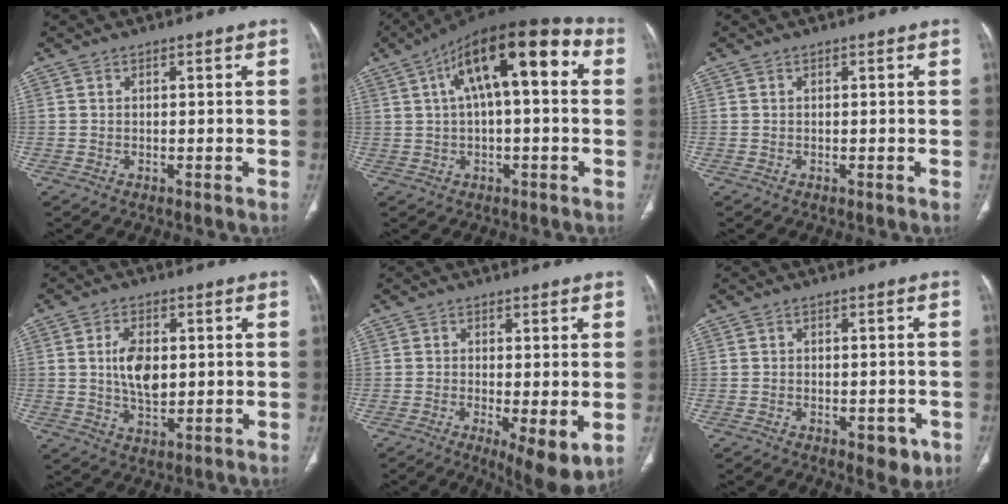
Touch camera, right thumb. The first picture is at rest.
{"total": 17.8, "force": [4.4, 6.7, 15.9], "torque": [-0.235, 0.043, 0.059]}
{"total": 0.0}
{"total": 7.8, "force": [0.9, 4.5, 6.3], "torque": [-0.103, -0.006, 0.020]}
{"total": 8.2, "force": [-2.0, 2.6, 7.5], "torque": [-0.116, -0.023, -0.029]}
{"total": 4.6, "force": [-2.0, 2.6, 3.2], "torque": [-0.015, 0.004, -0.021]}